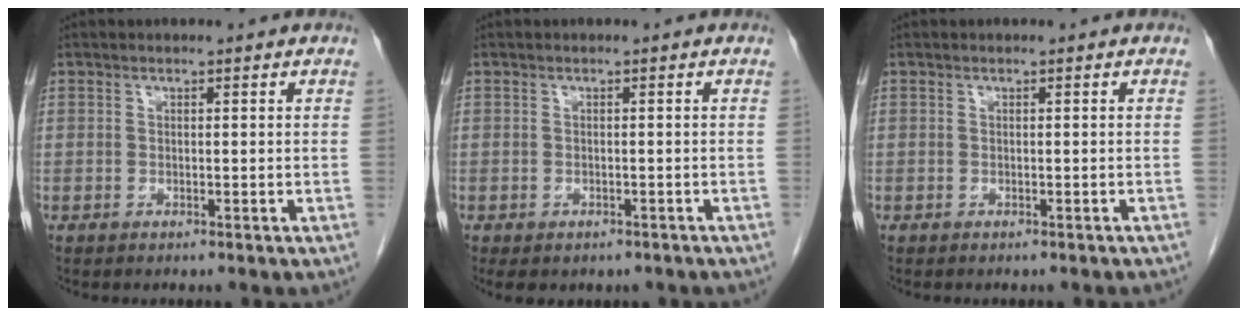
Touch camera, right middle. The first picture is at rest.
{"total": 4.7, "force": [-3.5, 2.4, 2.0], "torque": [-0.025, -0.001, -0.037]}
{"total": 2.1, "force": [-2.0, 0.4, 0.7], "torque": [-0.013, -0.005, -0.023]}